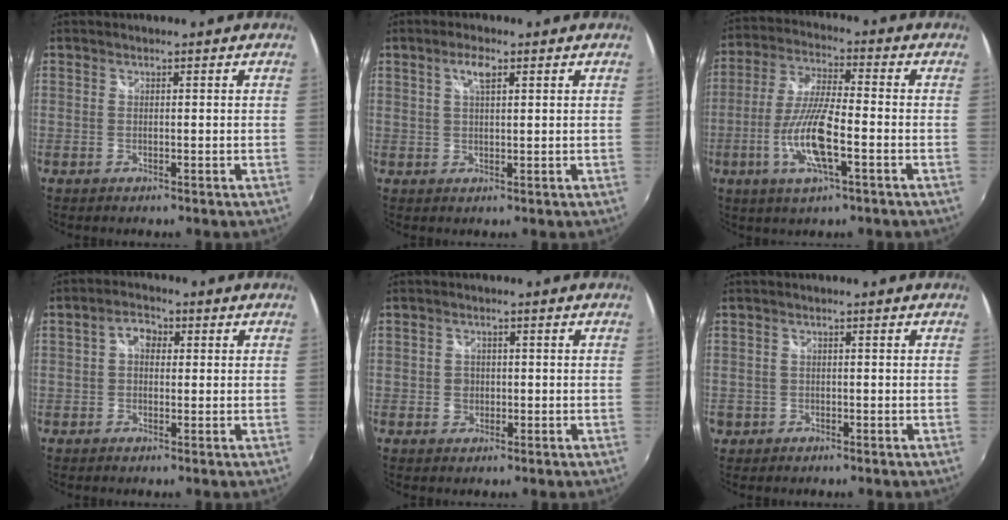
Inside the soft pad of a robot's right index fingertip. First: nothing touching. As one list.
[{"total": 3.0, "force": [1.4, 1.0, 2.5], "torque": [-0.044, 0.005, 0.023]}, {"total": 12.2, "force": [-4.1, 2.6, 11.2], "torque": [-0.232, -0.007, -0.078]}, {"total": 3.6, "force": [0.4, 2.8, 2.3], "torque": [-0.041, 0.014, 0.004]}, {"total": 2.5, "force": [-0.5, 2.3, 0.7], "torque": [-0.012, 0.002, -0.010]}, {"total": 2.4, "force": [-0.9, 2.2, 0.4], "torque": [-0.013, -0.001, -0.013]}]